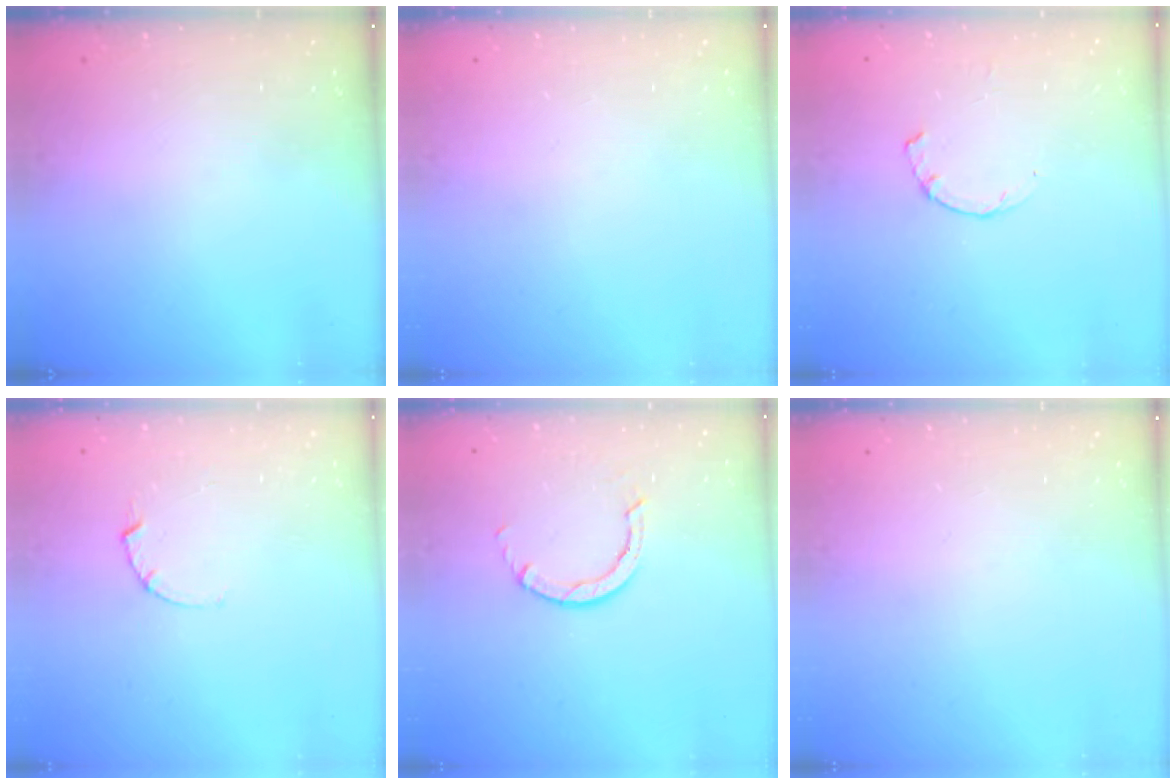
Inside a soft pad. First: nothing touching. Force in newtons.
{"total": 0.0}
{"total": 1.2, "press": 1.1, "slide": 0.3}
{"total": 2.5, "press": 2.5, "slide": 0.3}
{"total": 2.8, "press": 2.8, "slide": 0.2}
{"total": 0.0}